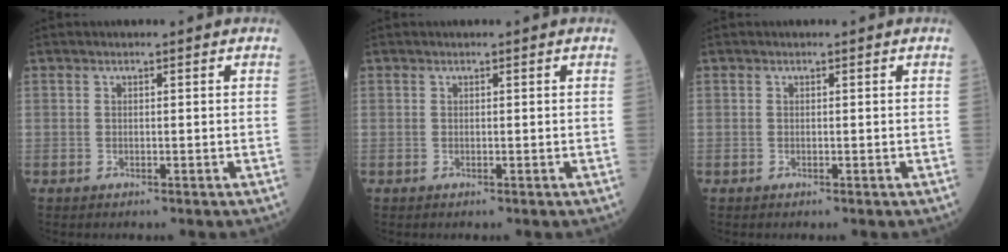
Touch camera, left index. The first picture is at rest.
{"total": 0.0}
{"total": 0.0}